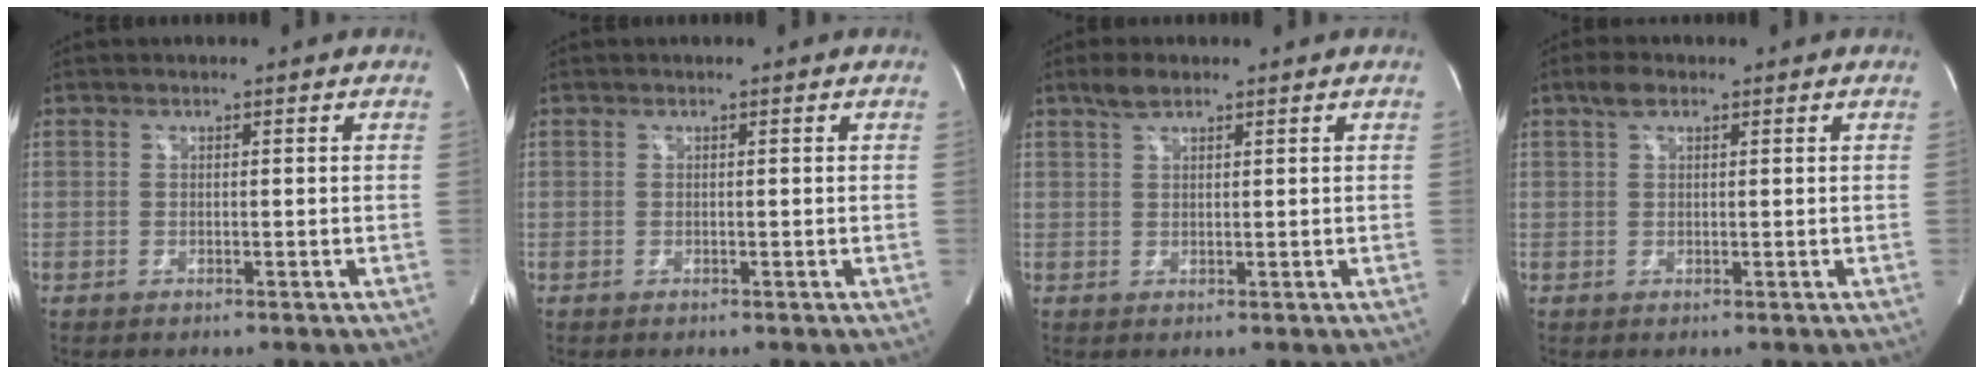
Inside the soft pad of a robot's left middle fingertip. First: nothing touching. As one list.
[{"total": 0.0}, {"total": 2.7, "force": [2.0, 0.8, 1.6], "torque": [-0.037, 0.009, 0.040]}, {"total": 2.4, "force": [1.5, 1.0, 1.6], "torque": [-0.037, 0.015, 0.030]}]